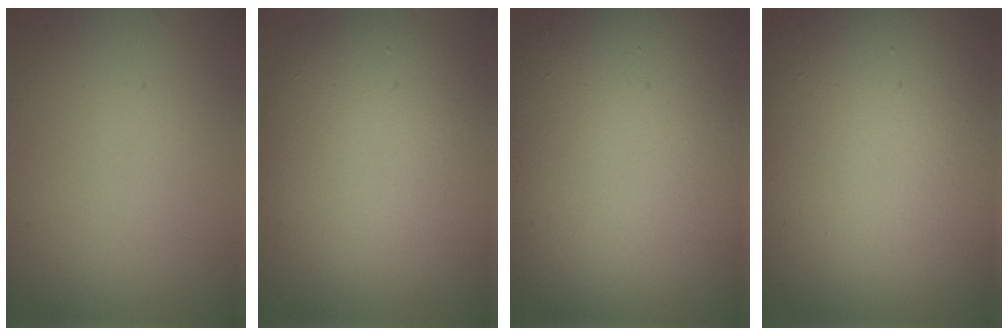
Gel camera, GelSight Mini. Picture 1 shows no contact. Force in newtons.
{"total": 9.7, "press": 9.6, "slide": 0.7}
{"total": 19.2, "press": 19.2, "slide": 1.4}
{"total": 18.1, "press": 18.1, "slide": 1.1}